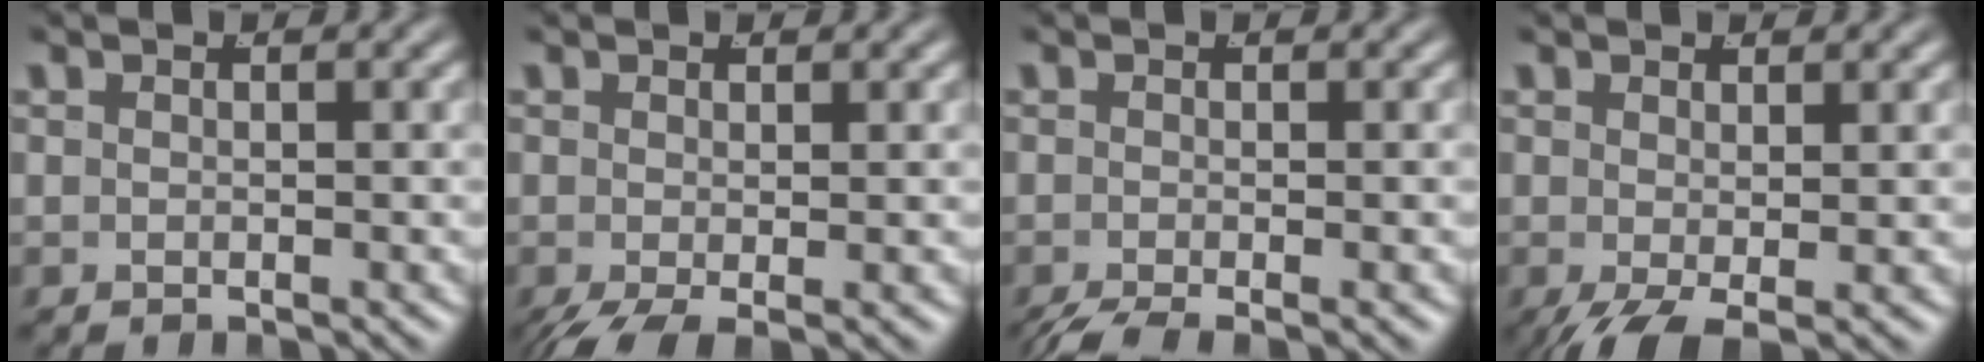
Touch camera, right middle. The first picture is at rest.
{"total": 3.1, "force": [-2.1, 0.9, 2.1], "torque": [-0.035, -0.022, -0.021]}
{"total": 3.1, "force": [-2.6, 0.7, 1.6], "torque": [-0.022, -0.015, -0.033]}
{"total": 2.6, "force": [-1.4, 0.5, 2.1], "torque": [-0.031, -0.023, -0.009]}